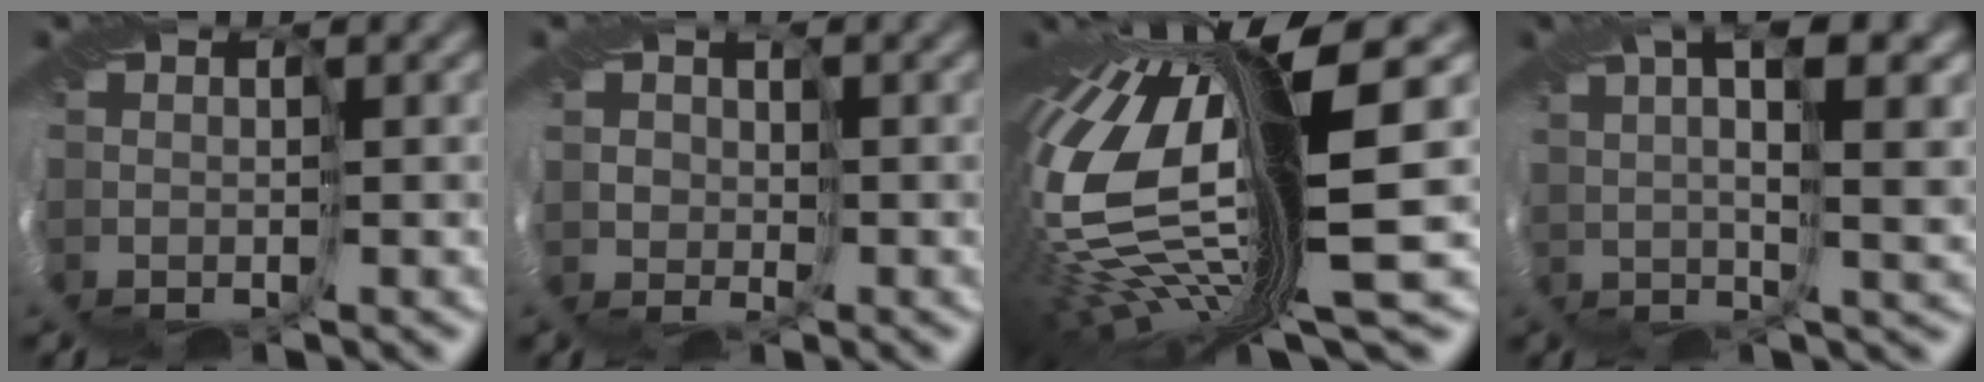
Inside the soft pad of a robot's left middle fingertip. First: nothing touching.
{"total": 2.3, "force": [1.4, 0.4, -1.8], "torque": [0.028, 0.006, 0.024]}
{"total": 14.1, "force": [0.6, 4.9, 13.2], "torque": [-0.304, -0.014, 0.020]}
{"total": 6.8, "force": [3.2, 1.4, 5.8], "torque": [-0.077, 0.019, 0.048]}